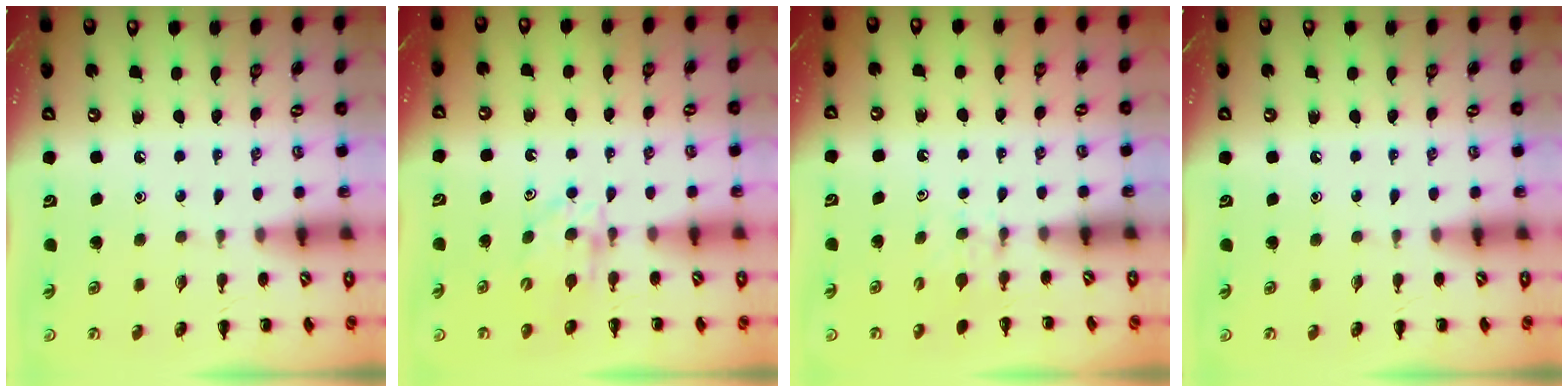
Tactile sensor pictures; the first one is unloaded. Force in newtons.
{"total": 4.5, "press": 4.3, "slide": 1.3}
{"total": 3.7, "press": 3.5, "slide": 1.2}
{"total": 0.0}